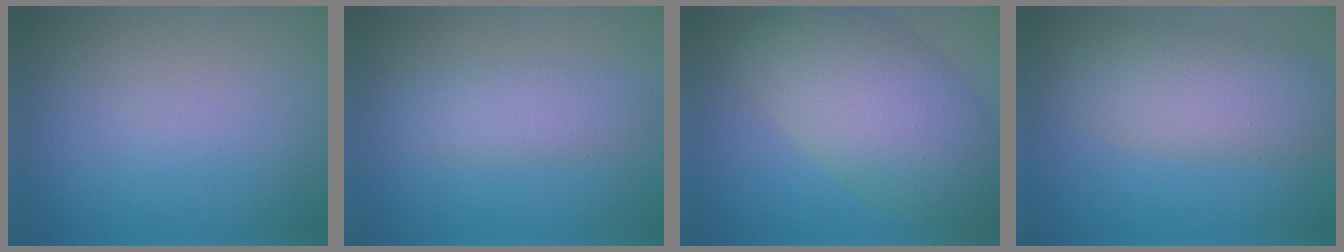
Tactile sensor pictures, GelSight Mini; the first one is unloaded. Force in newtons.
{"total": 3.0, "press": 3.0, "slide": 0.1}
{"total": 10.4, "press": 10.4, "slide": 0.6}
{"total": 6.3, "press": 6.3, "slide": 0.5}